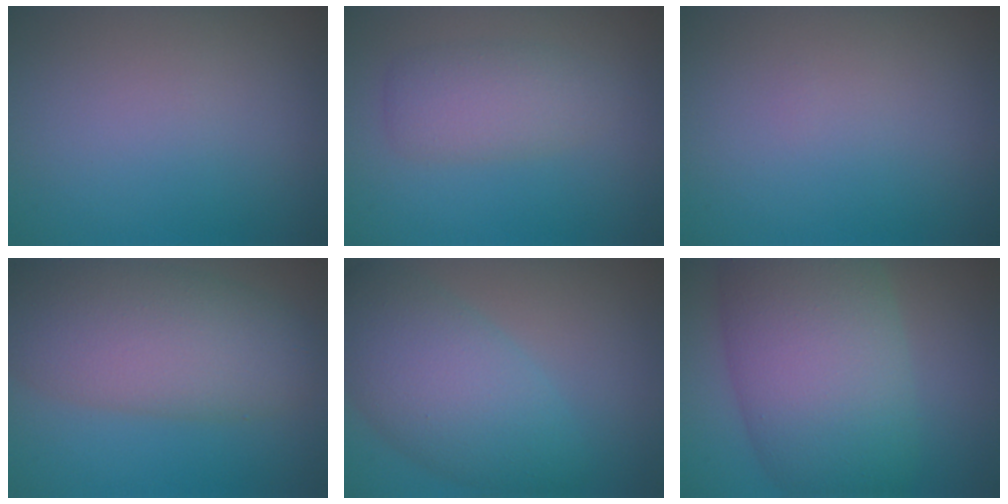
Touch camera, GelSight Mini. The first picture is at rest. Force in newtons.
{"total": 3.2, "press": 3.2, "slide": 0.2}
{"total": 0.0}
{"total": 8.5, "press": 8.5, "slide": 0.2}
{"total": 7.0, "press": 7.0, "slide": 0.2}
{"total": 12.2, "press": 12.1, "slide": 0.4}